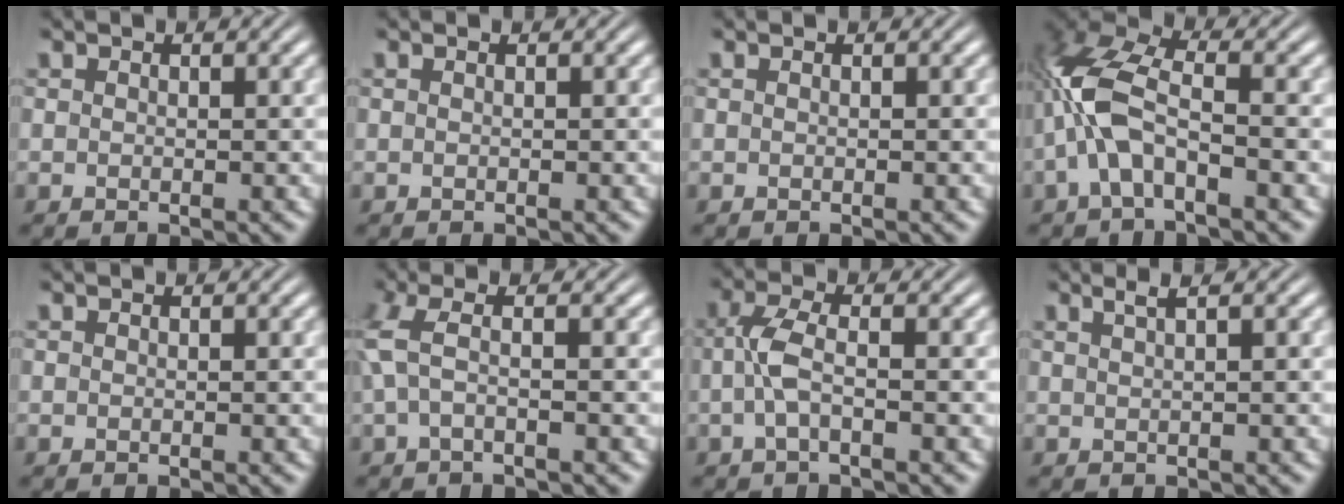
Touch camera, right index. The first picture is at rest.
{"total": 0.0}
{"total": 0.0}
{"total": 6.6, "force": [0.4, 4.0, 5.2], "torque": [-0.135, -0.006, 0.008]}
{"total": 0.0}
{"total": 3.3, "force": [0.3, 1.2, 3.0], "torque": [-0.074, 0.003, 0.008]}
{"total": 3.0, "force": [-0.6, 1.1, 2.8], "torque": [-0.066, -0.001, -0.010]}
{"total": 1.9, "force": [1.3, 0.1, 1.5], "torque": [-0.012, 0.009, 0.021]}